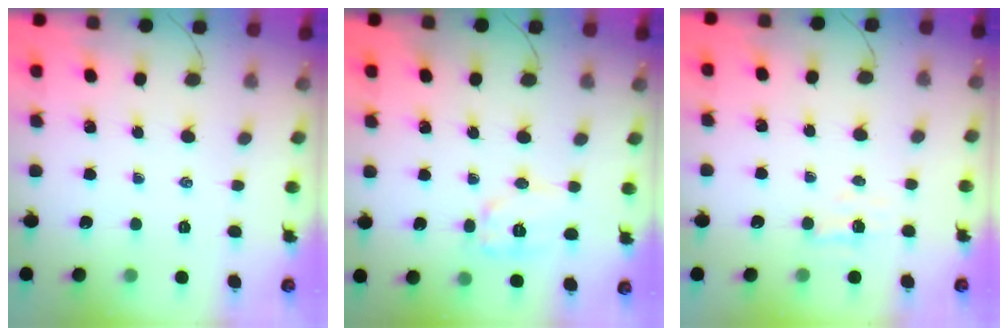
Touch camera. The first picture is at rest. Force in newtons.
{"total": 9.2, "press": 9.2, "slide": 0.5}
{"total": 2.1, "press": 2.0, "slide": 0.7}